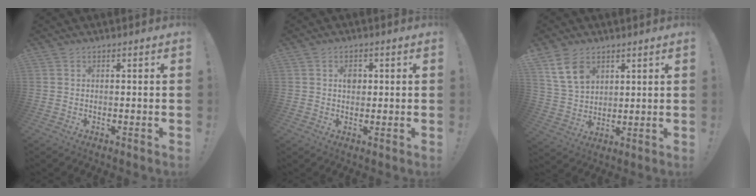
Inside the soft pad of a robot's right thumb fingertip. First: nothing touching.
{"total": 2.8, "force": [0.5, 2.1, 1.8], "torque": [-0.017, -0.002, 0.003]}
{"total": 10.5, "force": [6.0, 6.9, 5.1], "torque": [-0.098, -0.019, 0.122]}